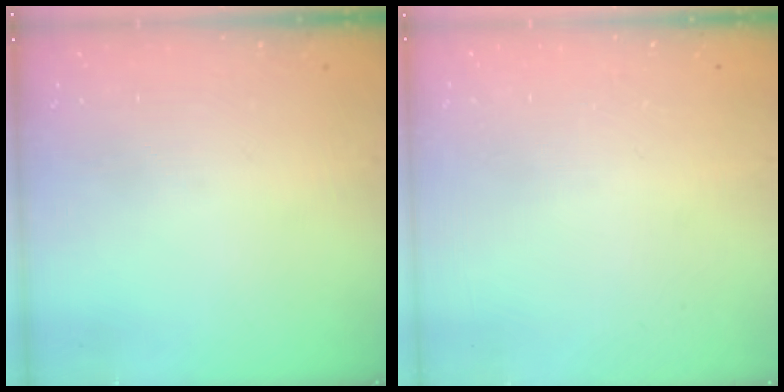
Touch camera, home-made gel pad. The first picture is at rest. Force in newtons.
{"total": 2.6, "press": 2.6, "slide": 0.2}